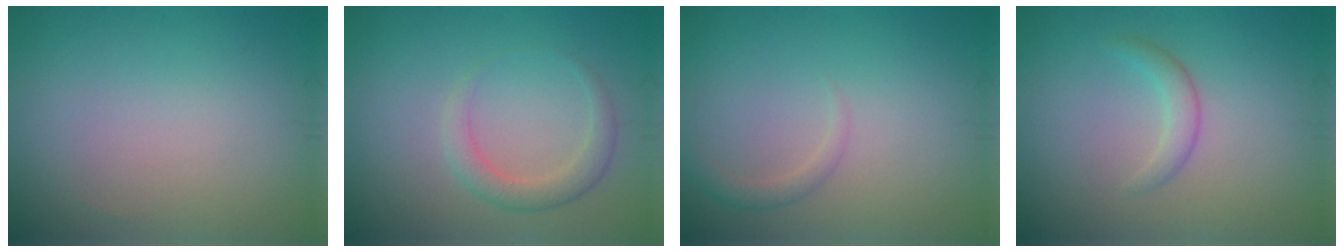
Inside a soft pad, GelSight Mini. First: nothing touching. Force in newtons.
{"total": 2.1, "press": 2.1, "slide": 0.1}
{"total": 1.2, "press": 1.2, "slide": 0.1}
{"total": 1.7, "press": 1.7, "slide": 0.2}